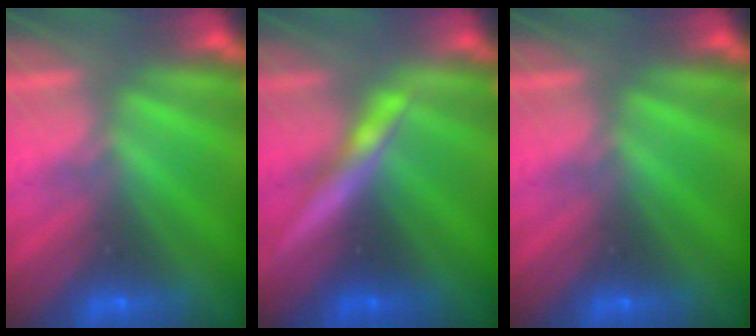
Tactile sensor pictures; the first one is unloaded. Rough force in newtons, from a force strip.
{"total": 3.2}
{"total": 0.0}